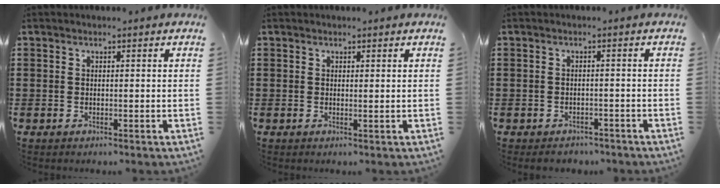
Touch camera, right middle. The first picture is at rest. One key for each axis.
{"total": 0.6, "fx": 0.4, "fy": -0.1, "fz": 0.4, "tx": -0.008, "ty": -0.004, "tz": 0.008}
{"total": 1.4, "fx": -1.4, "fy": 0.4, "fz": 0.1, "tx": -0.009, "ty": -0.001, "tz": -0.029}